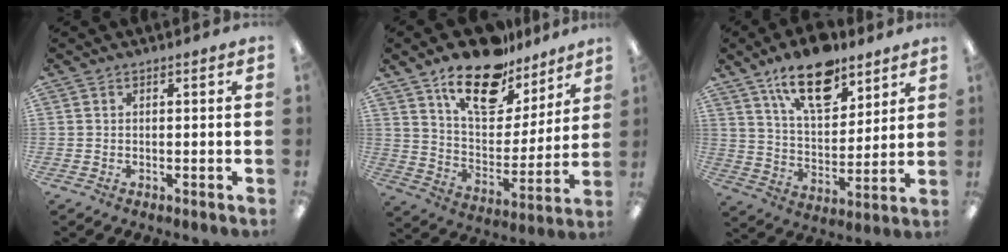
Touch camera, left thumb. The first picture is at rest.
{"total": 18.7, "force": [13.2, 9.2, 9.5], "torque": [-0.157, -0.078, 0.230]}
{"total": 16.7, "force": [11.4, 7.6, 9.6], "torque": [-0.148, -0.054, 0.196]}